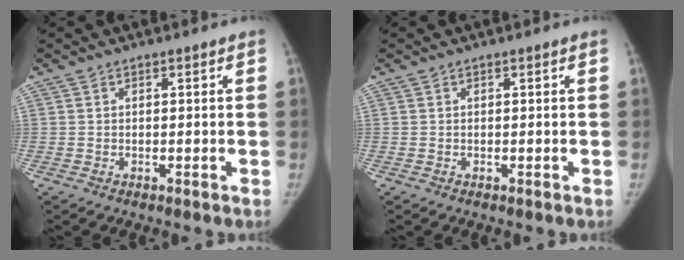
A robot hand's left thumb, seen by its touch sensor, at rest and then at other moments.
{"total": 0.0}